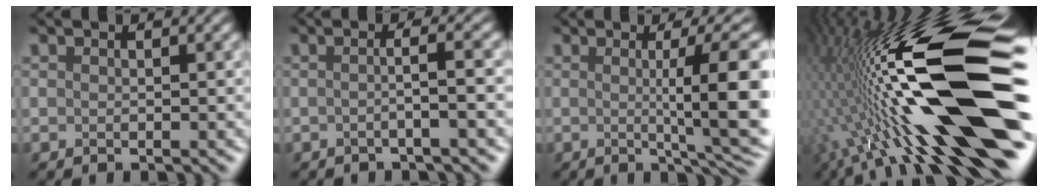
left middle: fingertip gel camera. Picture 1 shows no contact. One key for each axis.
{"total": 1.9, "fx": -0.7, "fy": -0.4, "fz": 1.7, "tx": -0.031, "ty": 0.001, "tz": -0.007}
{"total": 8.7, "fx": -0.2, "fy": 1.2, "fz": 8.7, "tx": -0.111, "ty": 0.006, "tz": 0.019}
{"total": 17.4, "fx": -1.5, "fy": 4.2, "fz": 16.9, "tx": -0.317, "ty": 0.018, "tz": -0.015}